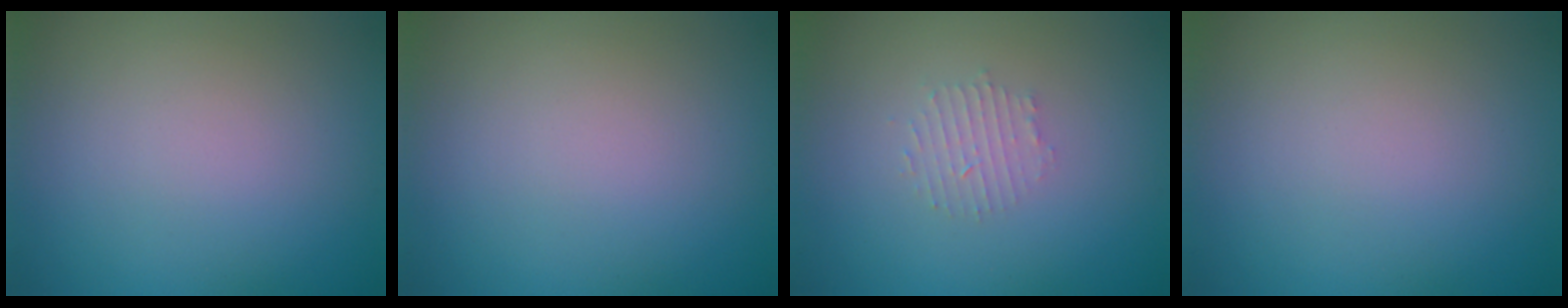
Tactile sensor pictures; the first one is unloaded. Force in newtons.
{"total": 0.0}
{"total": 1.6, "press": 1.5, "slide": 0.3}
{"total": 0.0}